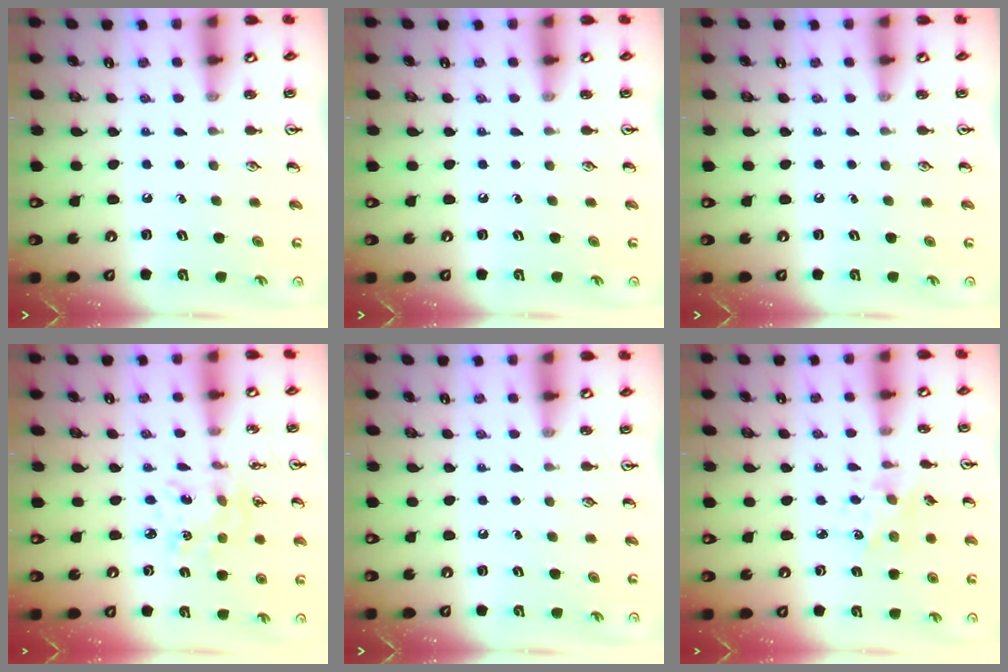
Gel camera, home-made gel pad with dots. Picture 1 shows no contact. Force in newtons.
{"total": 0.0}
{"total": 0.0}
{"total": 4.1, "press": 4.1, "slide": 0.3}
{"total": 0.0}
{"total": 2.5, "press": 2.4, "slide": 0.7}